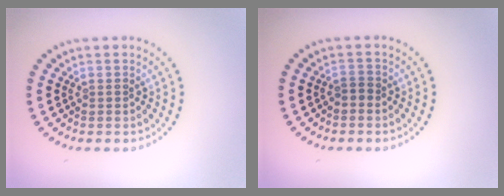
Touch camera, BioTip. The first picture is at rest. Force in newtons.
{"total": 0.8, "press": 0.6, "slide": 0.5}